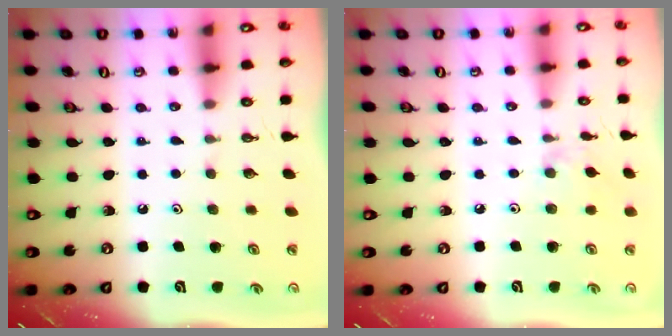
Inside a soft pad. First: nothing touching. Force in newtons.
{"total": 2.3, "press": 2.3, "slide": 0.4}